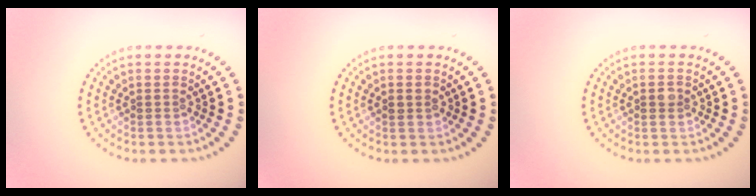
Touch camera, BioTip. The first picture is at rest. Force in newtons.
{"total": 0.9, "press": 0.9, "slide": 0.0}
{"total": 1.0, "press": 1.0, "slide": 0.1}